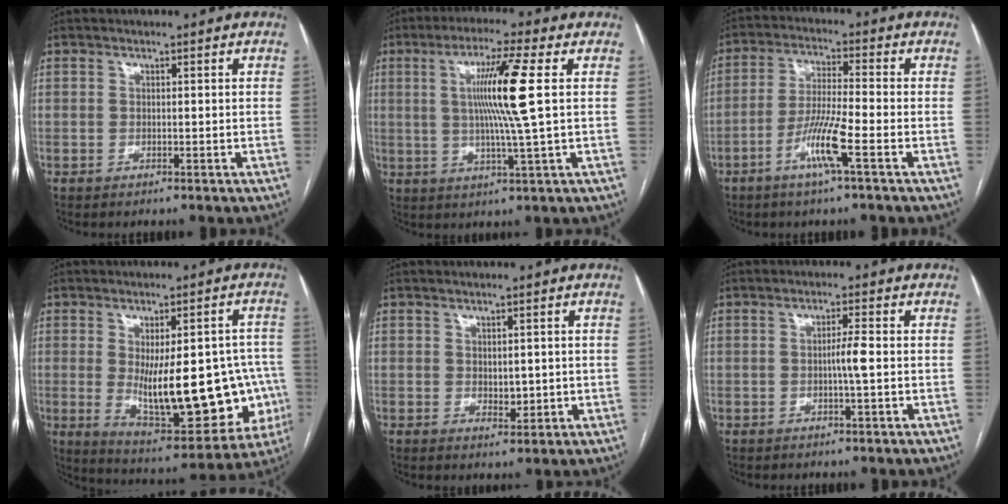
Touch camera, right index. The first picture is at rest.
{"total": 10.5, "force": [1.7, -1.4, 10.3], "torque": [-0.188, 0.000, 0.031]}
{"total": 12.0, "force": [-5.4, 0.1, 10.8], "torque": [-0.218, -0.009, -0.107]}
{"total": 20.8, "force": [-2.8, 7.3, 19.3], "torque": [-0.217, 0.009, -0.007]}
{"total": 2.6, "force": [0.0, 1.4, 2.1], "torque": [-0.032, -0.005, 0.008]}
{"total": 3.7, "force": [-0.6, -0.2, 3.6], "torque": [-0.062, 0.003, -0.010]}